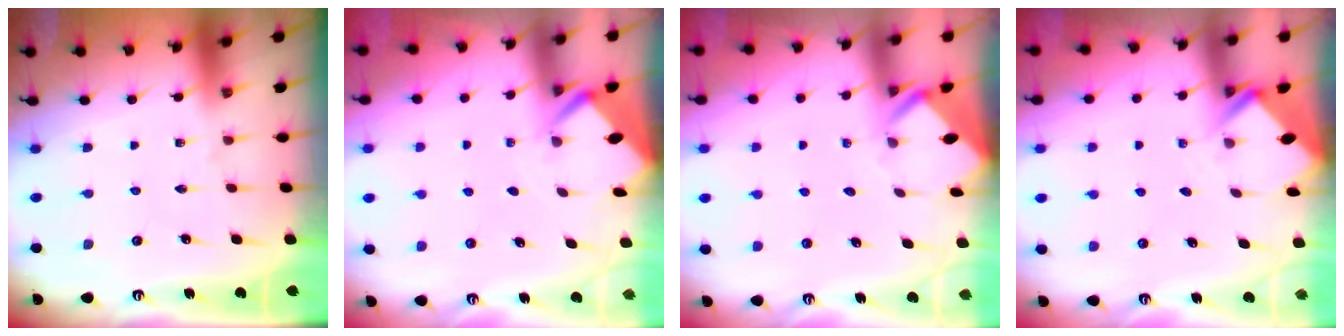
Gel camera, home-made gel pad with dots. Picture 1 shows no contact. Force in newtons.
{"total": 2.7, "press": 2.7, "slide": 0.2}
{"total": 2.9, "press": 2.9, "slide": 0.1}
{"total": 2.7, "press": 2.7, "slide": 0.2}